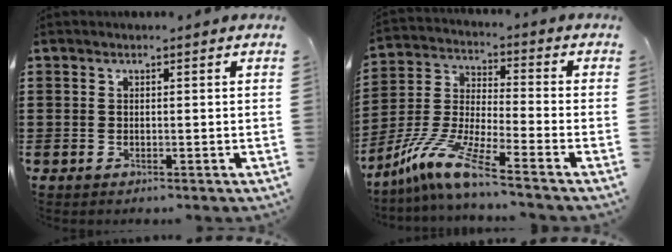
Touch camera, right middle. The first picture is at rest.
{"total": 9.8, "force": [-7.6, 0.2, 6.1], "torque": [-0.142, -0.008, -0.159]}